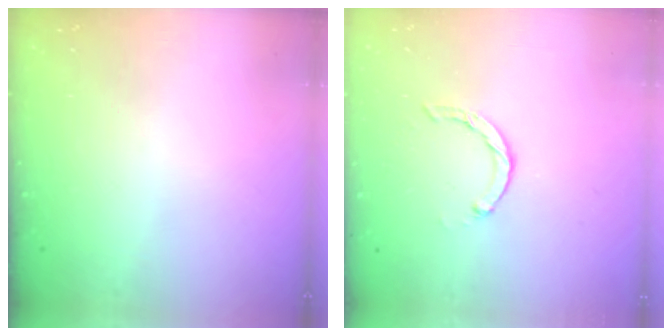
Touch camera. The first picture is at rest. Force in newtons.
{"total": 2.0, "press": 2.0, "slide": 0.4}